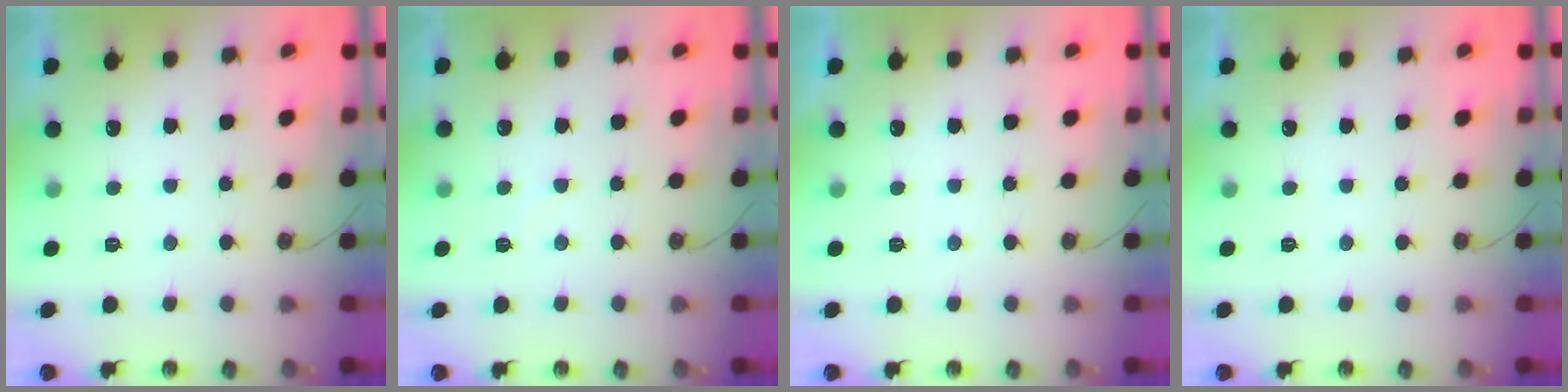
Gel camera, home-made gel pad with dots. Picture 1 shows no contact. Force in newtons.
{"total": 5.4, "press": 5.4, "slide": 0.7}
{"total": 0.0}
{"total": 0.0}